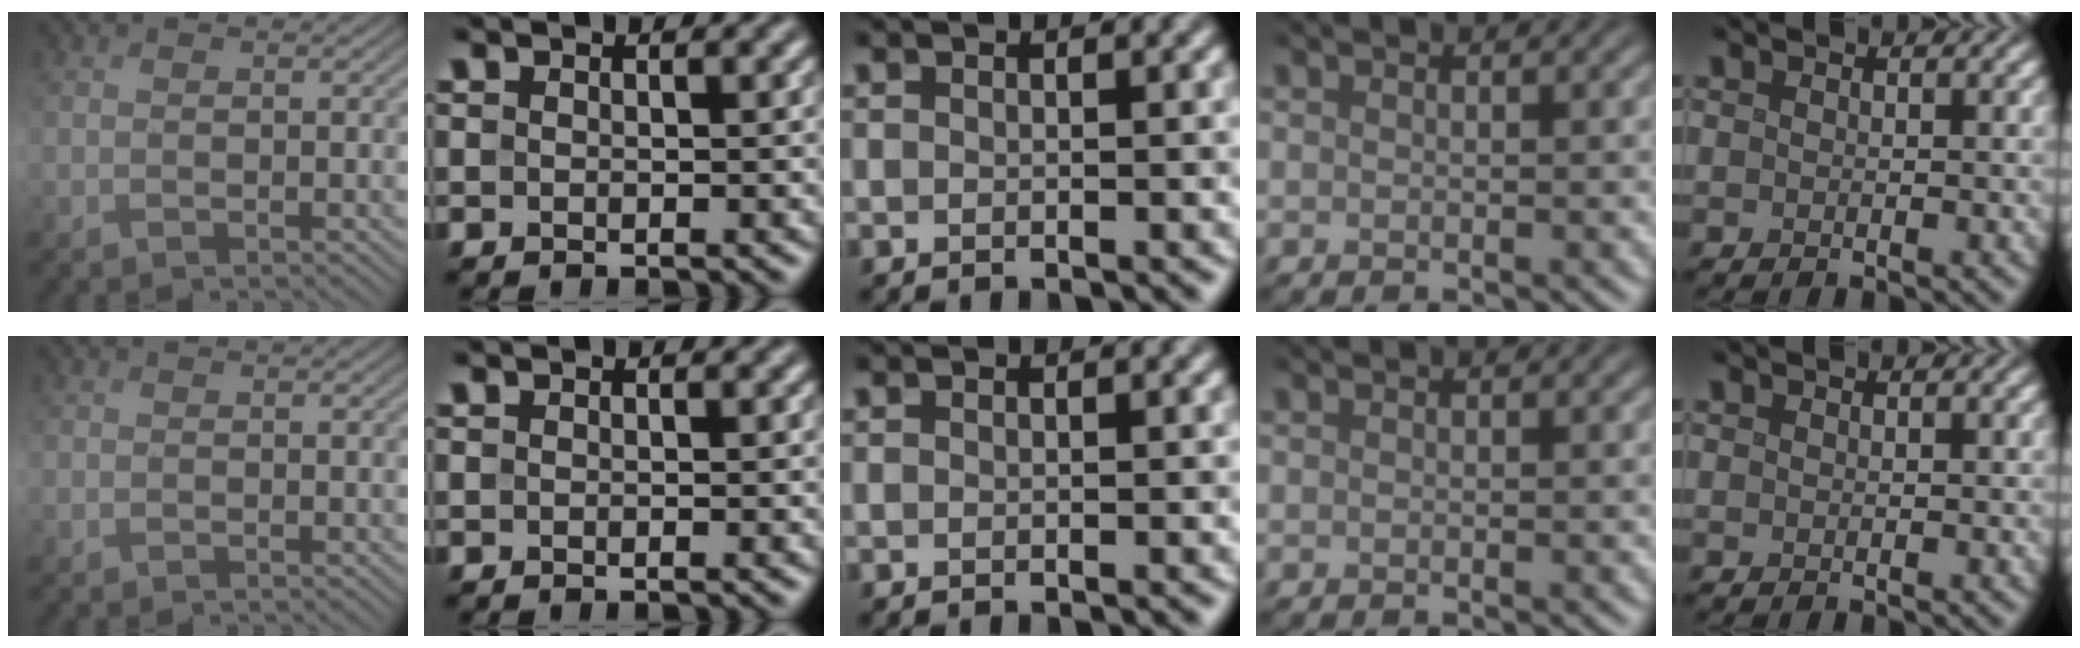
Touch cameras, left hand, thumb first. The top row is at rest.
{}